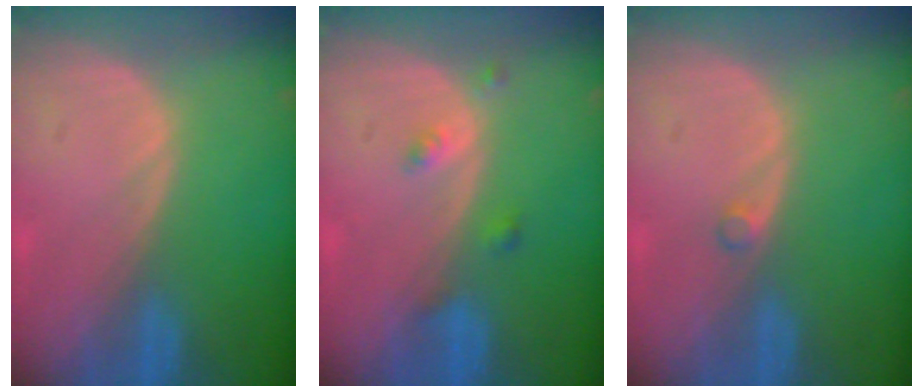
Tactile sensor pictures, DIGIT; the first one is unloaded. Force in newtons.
{"total": 2.1, "press": 2.1, "slide": 0.2}
{"total": 0.9, "press": 0.9, "slide": 0.2}